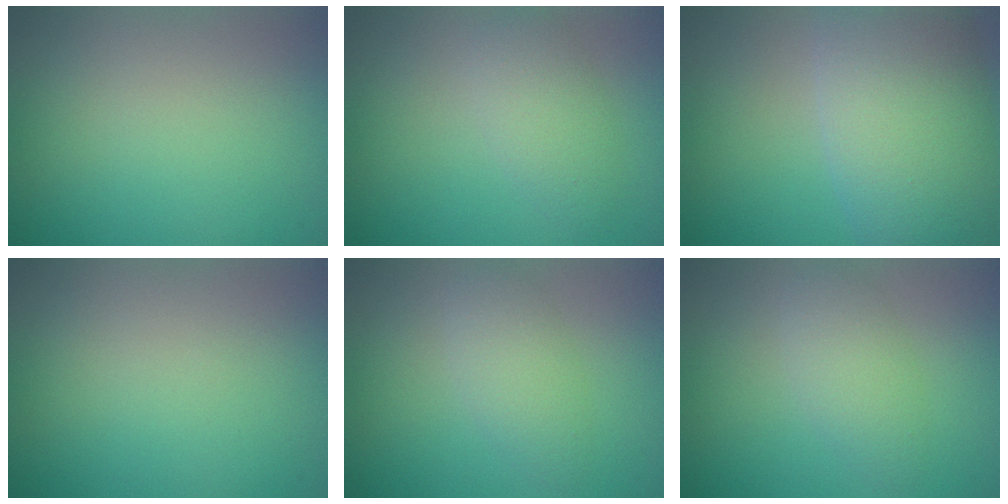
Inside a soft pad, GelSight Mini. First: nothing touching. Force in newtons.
{"total": 2.5, "press": 2.5, "slide": 0.0}
{"total": 9.7, "press": 9.6, "slide": 0.5}
{"total": 0.0}
{"total": 2.7, "press": 2.7, "slide": 0.2}
{"total": 2.7, "press": 2.7, "slide": 0.2}